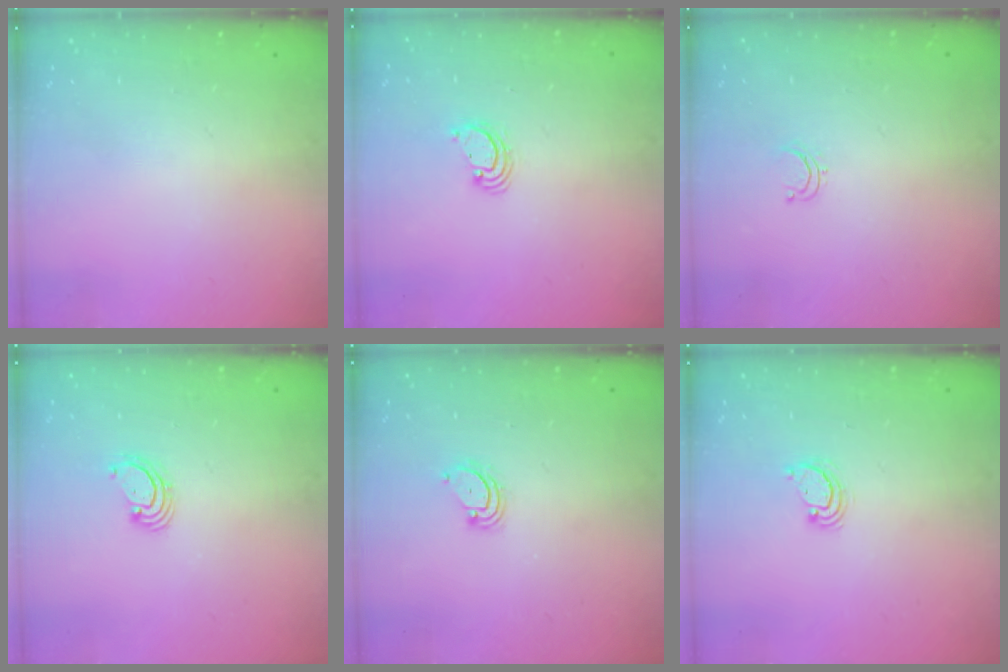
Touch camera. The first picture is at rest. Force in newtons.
{"total": 2.8, "press": 2.8, "slide": 0.2}
{"total": 2.8, "press": 2.8, "slide": 0.2}
{"total": 2.8, "press": 2.8, "slide": 0.3}
{"total": 2.3, "press": 2.3, "slide": 0.2}
{"total": 3.0, "press": 3.0, "slide": 0.2}